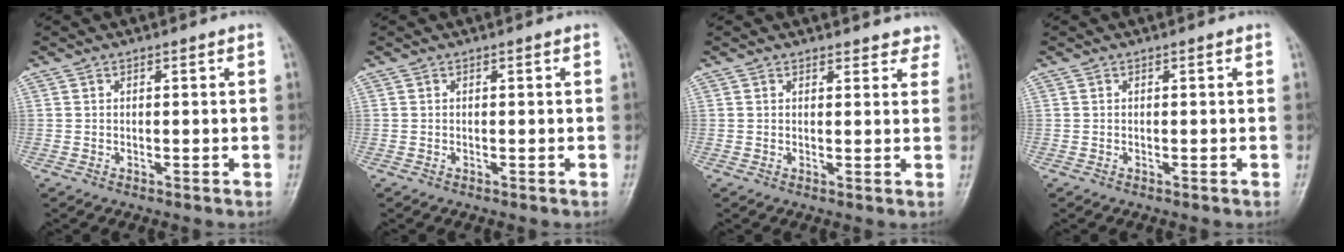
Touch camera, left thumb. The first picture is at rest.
{"total": 0.0}
{"total": 4.6, "force": [4.2, 1.8, 0.2], "torque": [0.038, -0.020, 0.029]}
{"total": 0.0}